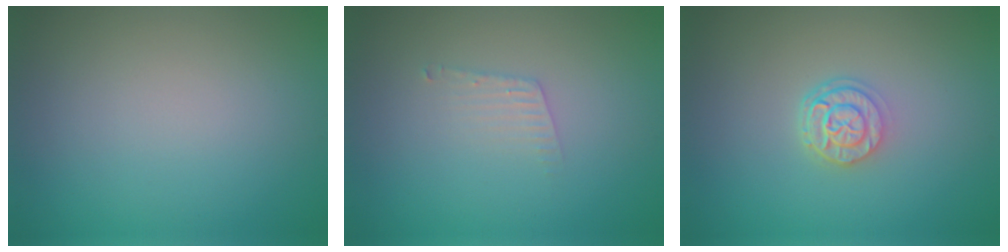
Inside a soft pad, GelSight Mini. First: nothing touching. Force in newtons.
{"total": 1.3, "press": 1.3, "slide": 0.1}
{"total": 2.7, "press": 2.1, "slide": 1.7}